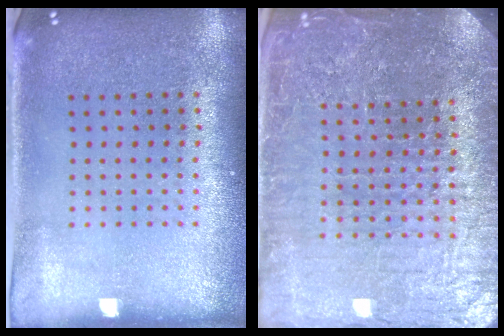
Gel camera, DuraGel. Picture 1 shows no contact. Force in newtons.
{"total": 5.4, "press": 4.9, "slide": 2.3}